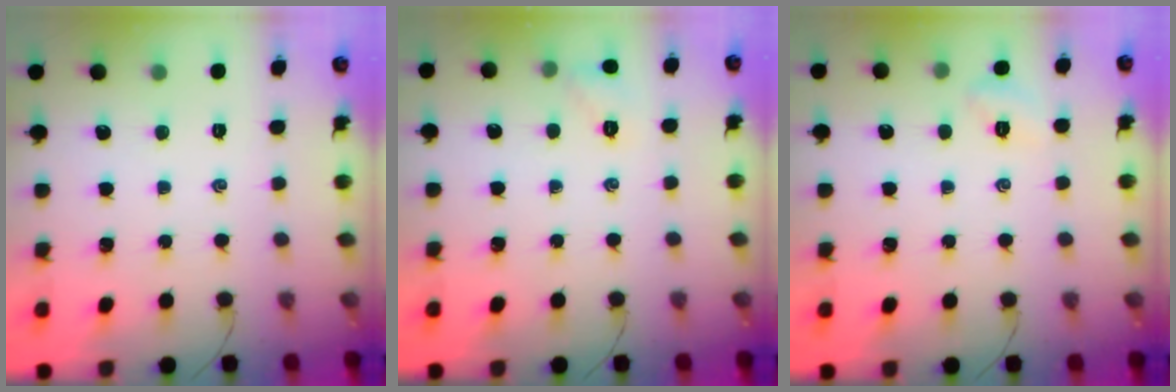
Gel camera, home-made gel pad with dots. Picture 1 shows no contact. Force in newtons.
{"total": 5.4, "press": 5.2, "slide": 1.4}
{"total": 4.4, "press": 4.2, "slide": 1.3}